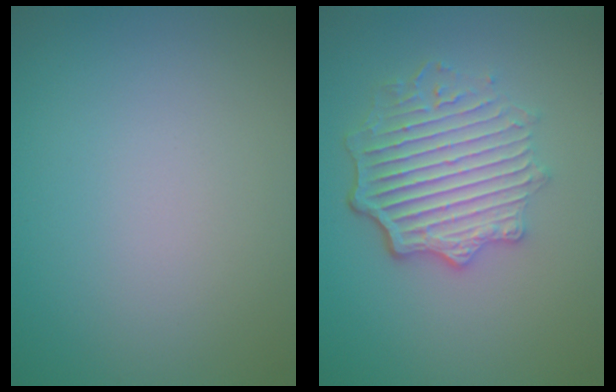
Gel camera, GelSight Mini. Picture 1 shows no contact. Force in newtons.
{"total": 6.0, "press": 4.5, "slide": 4.0}